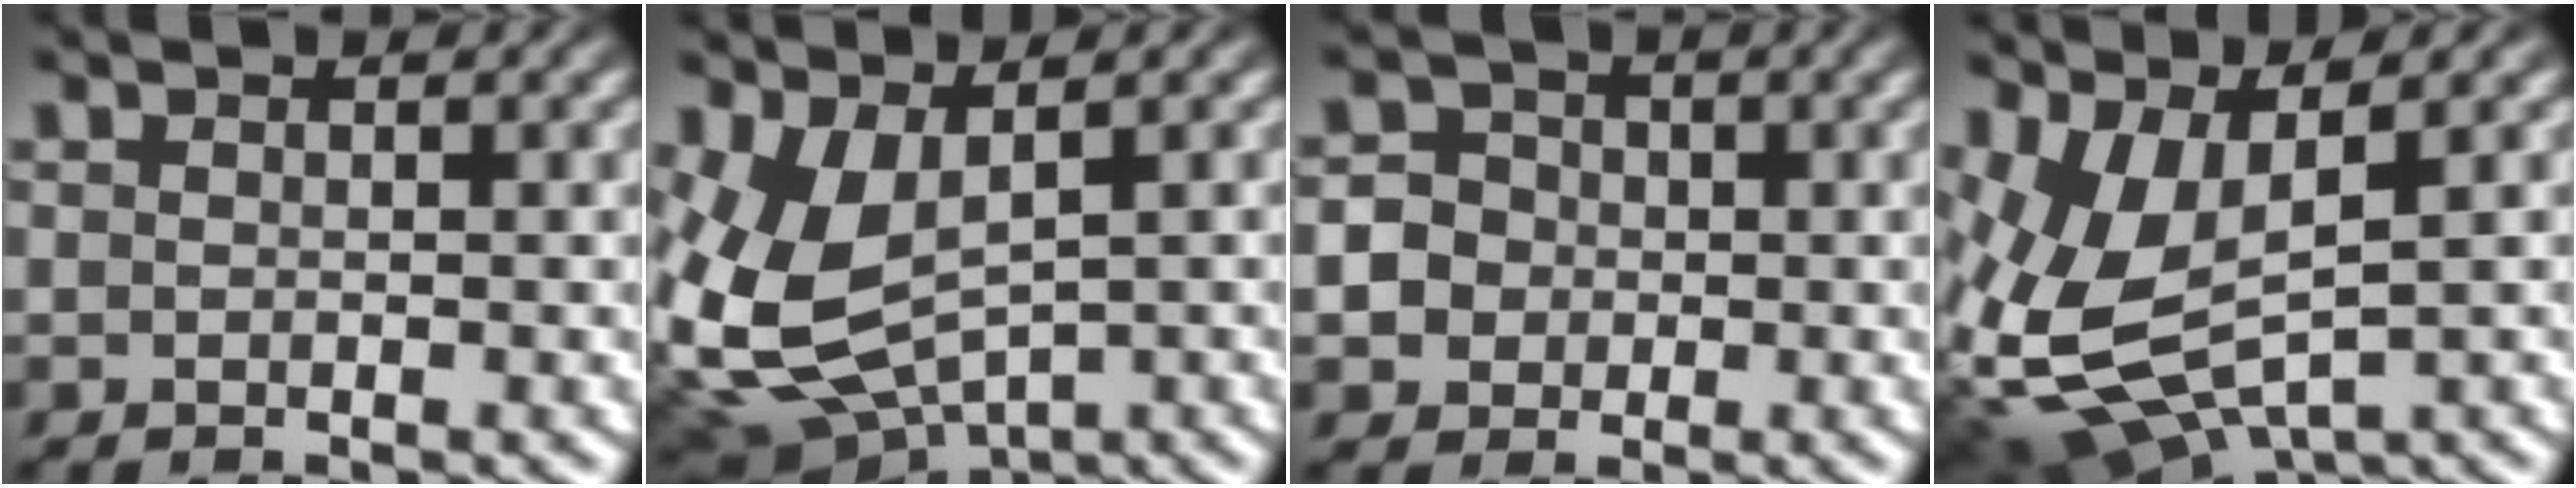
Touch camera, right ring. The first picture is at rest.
{"total": 11.3, "force": [-0.6, 9.3, 6.3], "torque": [-0.187, -0.051, 0.010]}
{"total": 7.1, "force": [-0.6, 6.7, 2.2], "torque": [-0.071, -0.024, -0.011]}
{"total": 10.5, "force": [-0.3, 8.3, 6.5], "torque": [-0.200, -0.053, 0.017]}